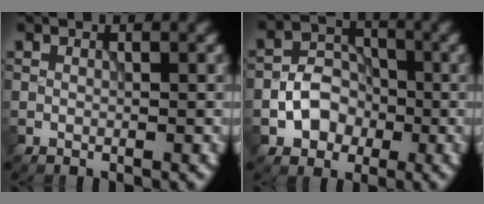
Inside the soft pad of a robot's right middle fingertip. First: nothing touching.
{"total": 4.0, "force": [-1.4, 3.3, 1.9], "torque": [-0.021, 0.006, -0.022]}